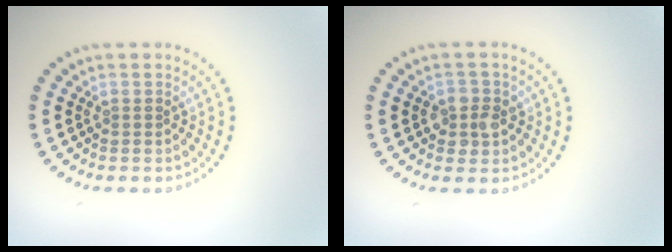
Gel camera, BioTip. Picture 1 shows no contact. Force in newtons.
{"total": 2.2, "press": 2.1, "slide": 0.6}